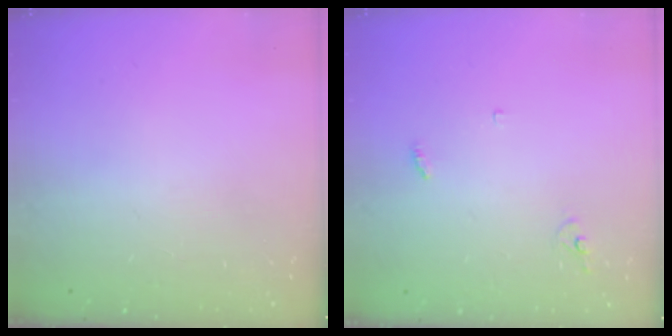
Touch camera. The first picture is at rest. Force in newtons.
{"total": 2.9, "press": 2.9, "slide": 0.2}